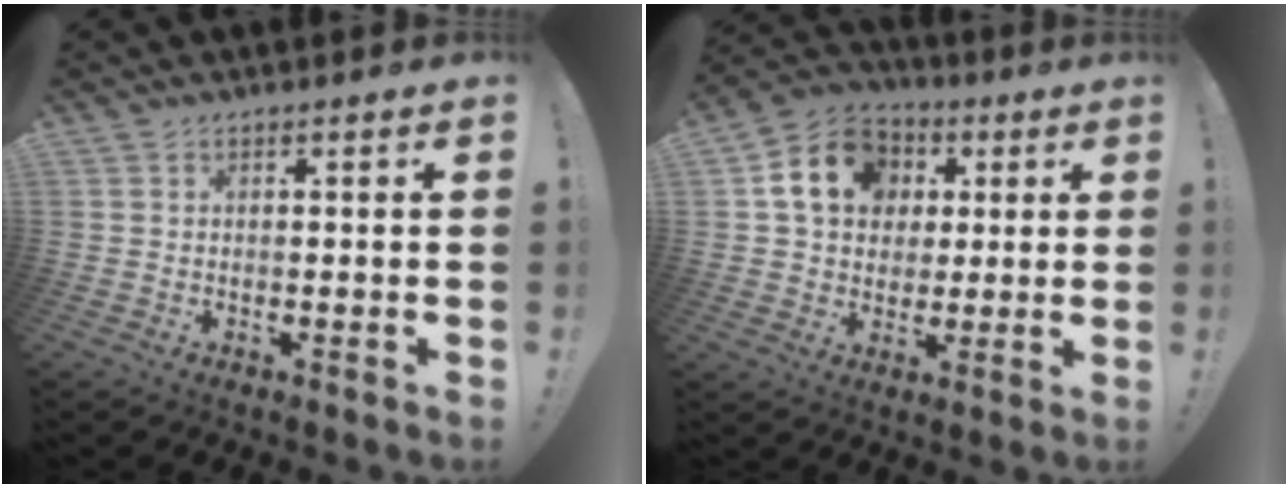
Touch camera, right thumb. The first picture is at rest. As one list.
[{"total": 14.9, "force": [4.2, 12.1, 7.5], "torque": [-0.107, 0.003, 0.087]}]